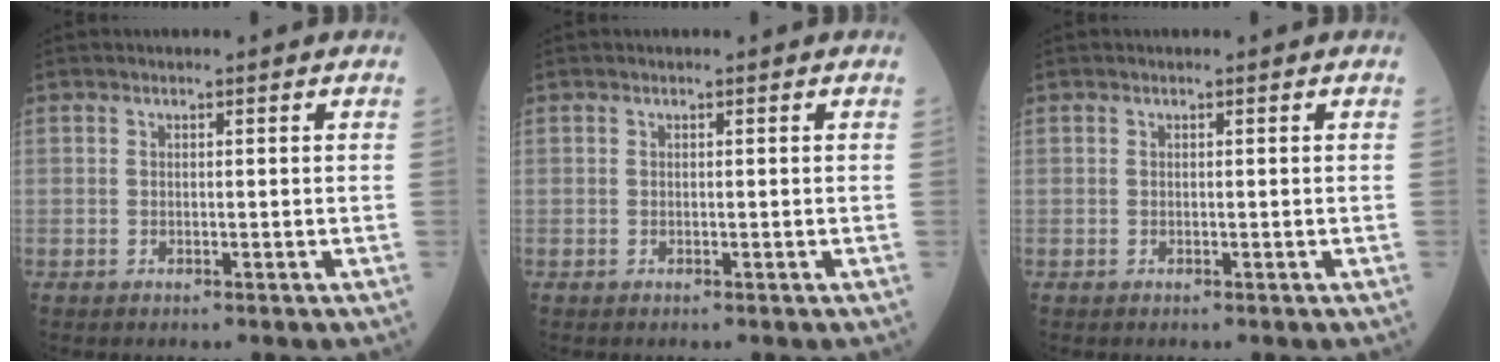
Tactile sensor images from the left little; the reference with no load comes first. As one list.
[{"total": 0.0}, {"total": 0.0}]